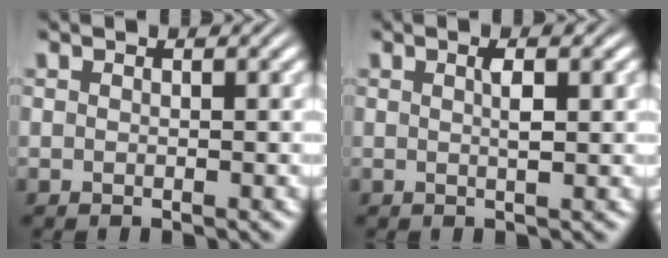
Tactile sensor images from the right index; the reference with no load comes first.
{"total": 1.7, "force": [0.3, 0.1, 1.6], "torque": [-0.027, -0.003, 0.005]}